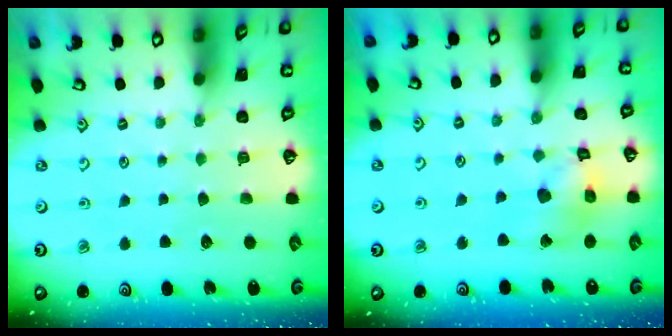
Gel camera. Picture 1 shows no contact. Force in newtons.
{"total": 11.3, "press": 11.2, "slide": 1.4}